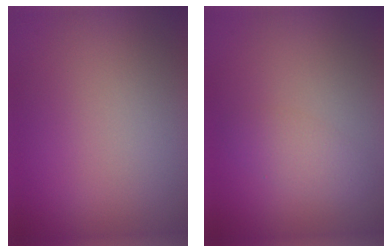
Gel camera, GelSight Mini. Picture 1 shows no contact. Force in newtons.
{"total": 1.9, "press": 1.9, "slide": 0.1}